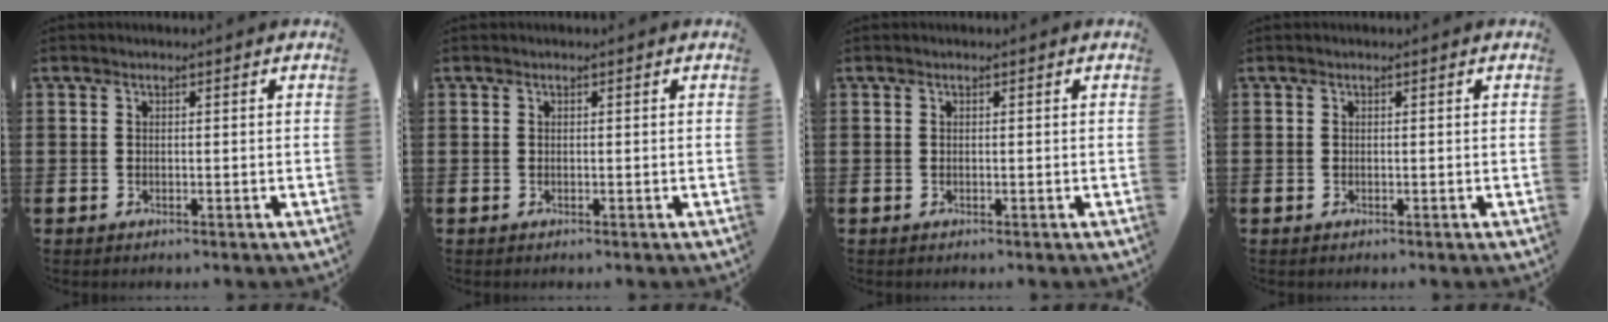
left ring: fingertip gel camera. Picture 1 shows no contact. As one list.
[{"total": 0.0}, {"total": 0.0}, {"total": 0.0}]